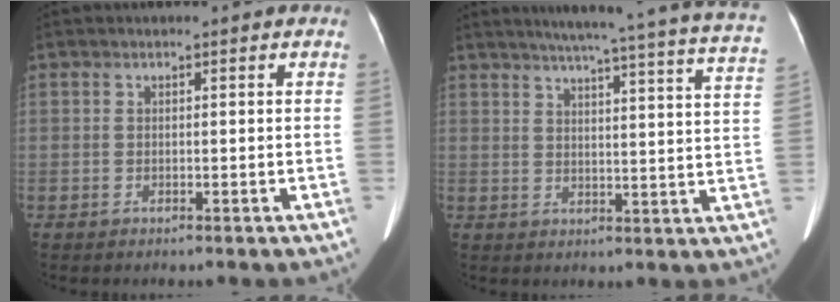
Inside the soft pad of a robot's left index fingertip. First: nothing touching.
{"total": 24.2, "force": [21.0, -0.4, 12.0], "torque": [-0.174, -0.048, 0.244]}